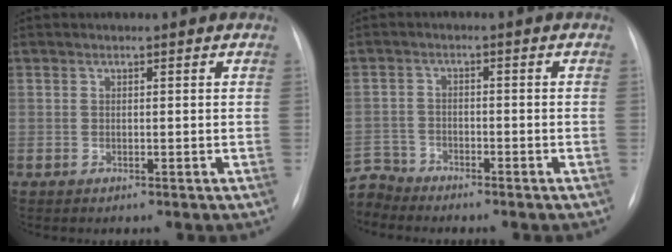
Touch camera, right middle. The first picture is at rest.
{"total": 4.9, "force": [-4.7, 0.9, -0.9], "torque": [0.022, 0.000, -0.093]}